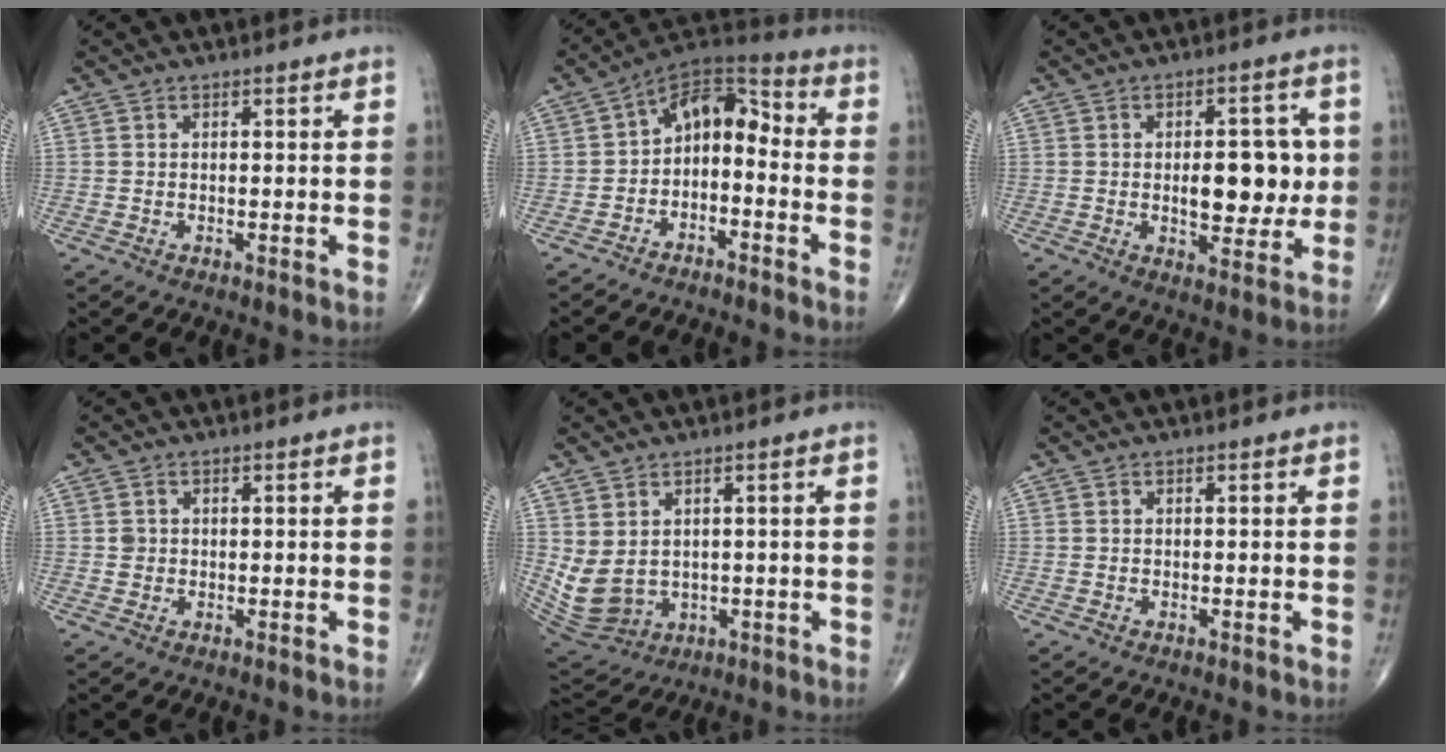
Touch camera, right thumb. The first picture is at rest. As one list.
[{"total": 10.2, "force": [-2.7, 6.4, 7.5], "torque": [-0.095, 0.069, -0.060]}, {"total": 11.4, "force": [0.2, 5.7, 9.9], "torque": [-0.104, 0.000, 0.010]}, {"total": 1.4, "force": [0.1, 1.3, 0.4], "torque": [-0.002, 0.001, 0.004]}, {"total": 8.8, "force": [0.8, 6.9, 5.4], "torque": [-0.100, -0.006, 0.045]}, {"total": 0.0}]